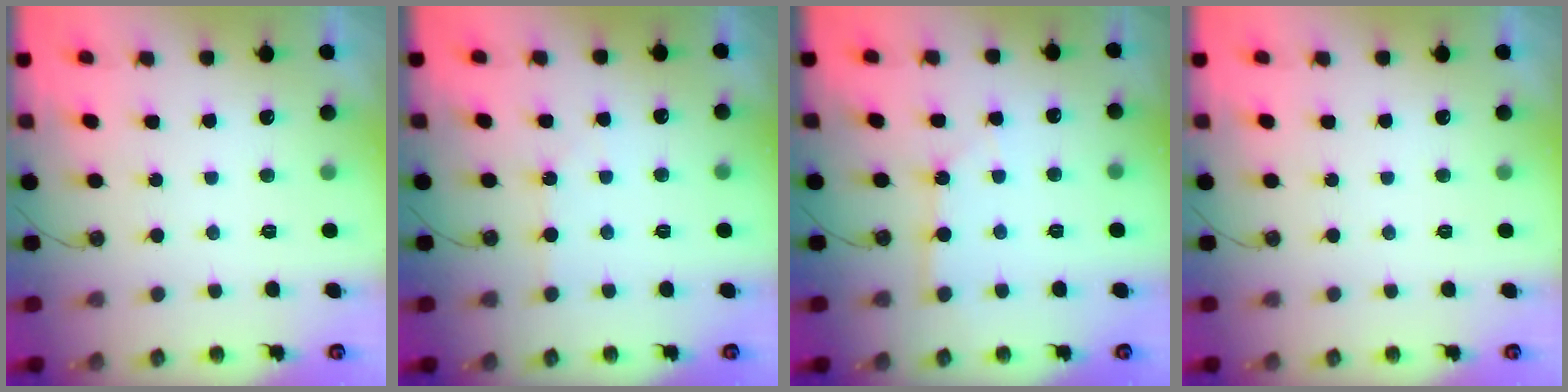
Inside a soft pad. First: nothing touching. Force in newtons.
{"total": 3.3, "press": 3.3, "slide": 0.4}
{"total": 2.2, "press": 2.2, "slide": 0.3}
{"total": 0.0}